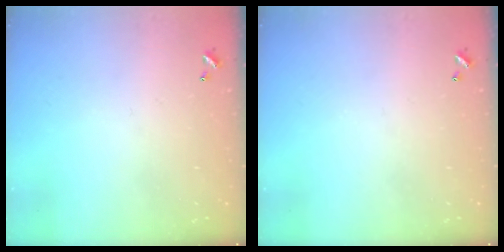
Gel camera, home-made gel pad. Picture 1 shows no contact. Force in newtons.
{"total": 0.0}